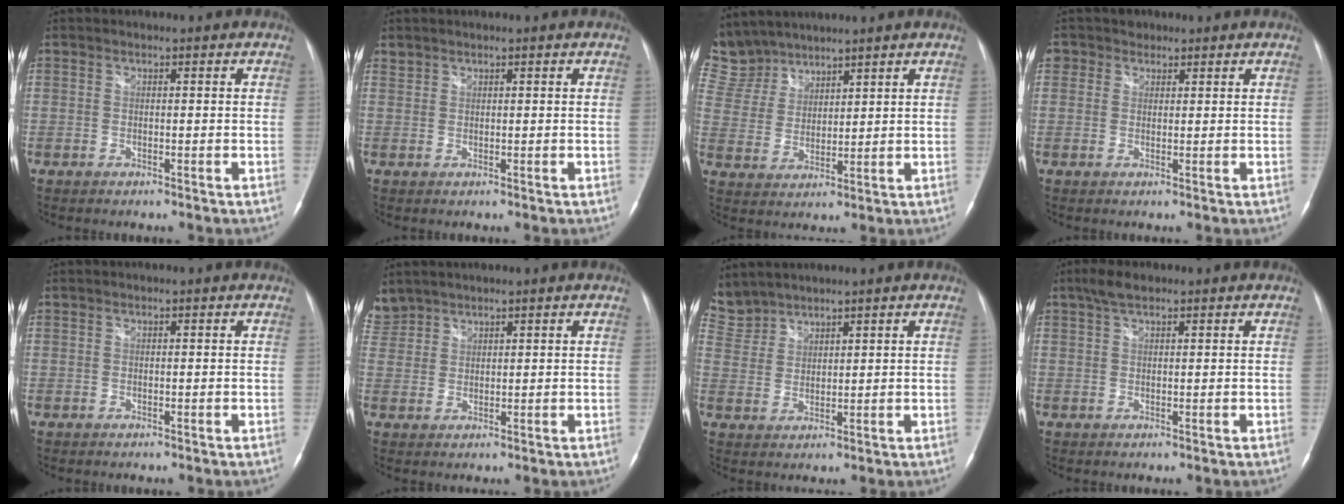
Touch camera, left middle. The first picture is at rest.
{"total": 0.8, "force": [0.7, 0.3, -0.1], "torque": [0.002, 0.005, 0.014]}
{"total": 11.1, "force": [9.8, 5.2, 1.1], "torque": [-0.056, 0.021, 0.214]}
{"total": 2.8, "force": [1.5, 2.4, 0.1], "torque": [0.001, 0.010, 0.022]}
{"total": 0.0}
{"total": 4.0, "force": [3.7, 1.6, -0.1], "torque": [-0.006, 0.015, 0.084]}
{"total": 6.3, "force": [5.9, 2.1, 0.0], "torque": [-0.010, 0.013, 0.133]}
{"total": 3.0, "force": [2.2, 1.0, 1.8], "torque": [-0.042, 0.012, 0.042]}